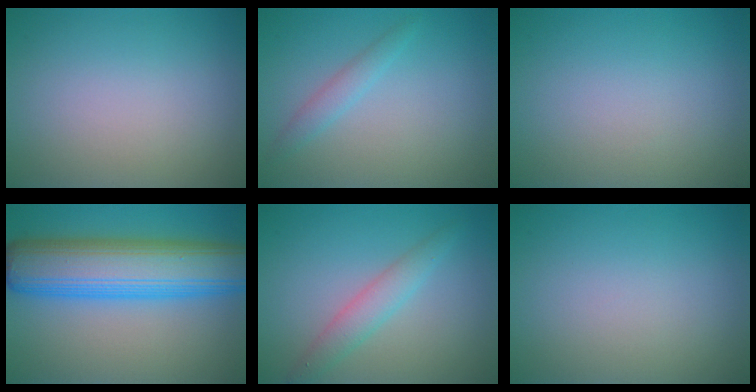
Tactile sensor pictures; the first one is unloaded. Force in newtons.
{"total": 1.6, "press": 1.6, "slide": 0.1}
{"total": 0.0}
{"total": 11.2, "press": 11.2, "slide": 0.1}
{"total": 2.4, "press": 2.4, "slide": 0.1}
{"total": 0.0}